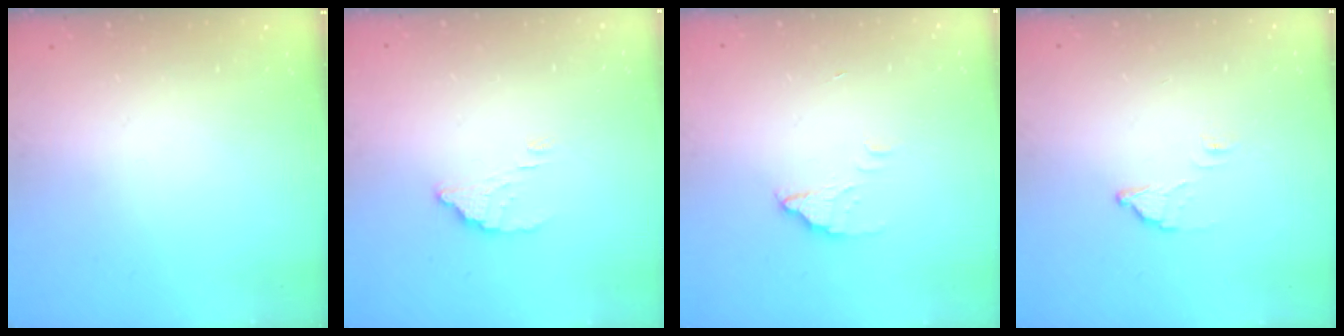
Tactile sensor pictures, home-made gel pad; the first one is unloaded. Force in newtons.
{"total": 3.9, "press": 3.9, "slide": 0.2}
{"total": 2.7, "press": 2.6, "slide": 0.4}
{"total": 2.1, "press": 2.1, "slide": 0.1}